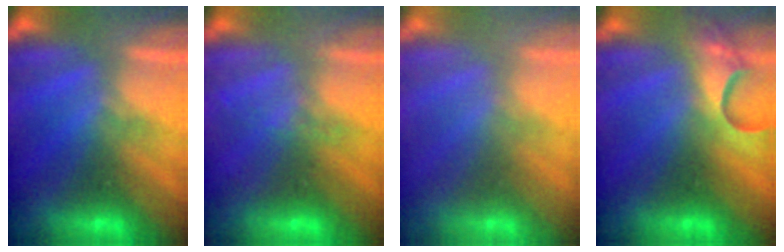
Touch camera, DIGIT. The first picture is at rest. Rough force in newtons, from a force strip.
{"total": 1.9}
{"total": 2.9}
{"total": 4.8}